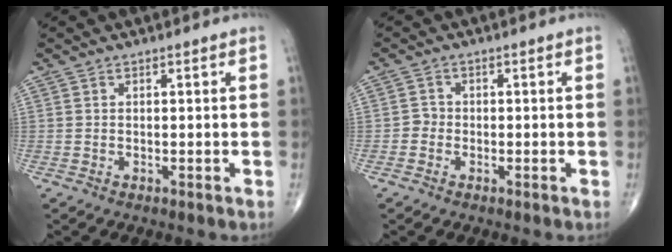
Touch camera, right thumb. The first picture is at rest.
{"total": 1.8, "force": [-0.7, 1.6, 0.4], "torque": [0.002, 0.008, -0.019]}